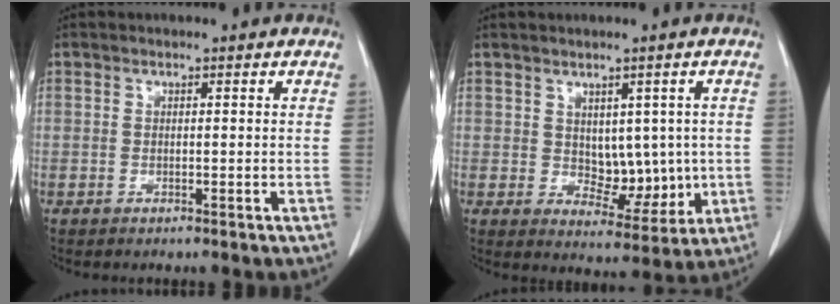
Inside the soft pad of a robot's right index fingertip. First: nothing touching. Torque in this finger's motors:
{"motor_torque": [-0.07, 0.13, 0.04, 0.00]}